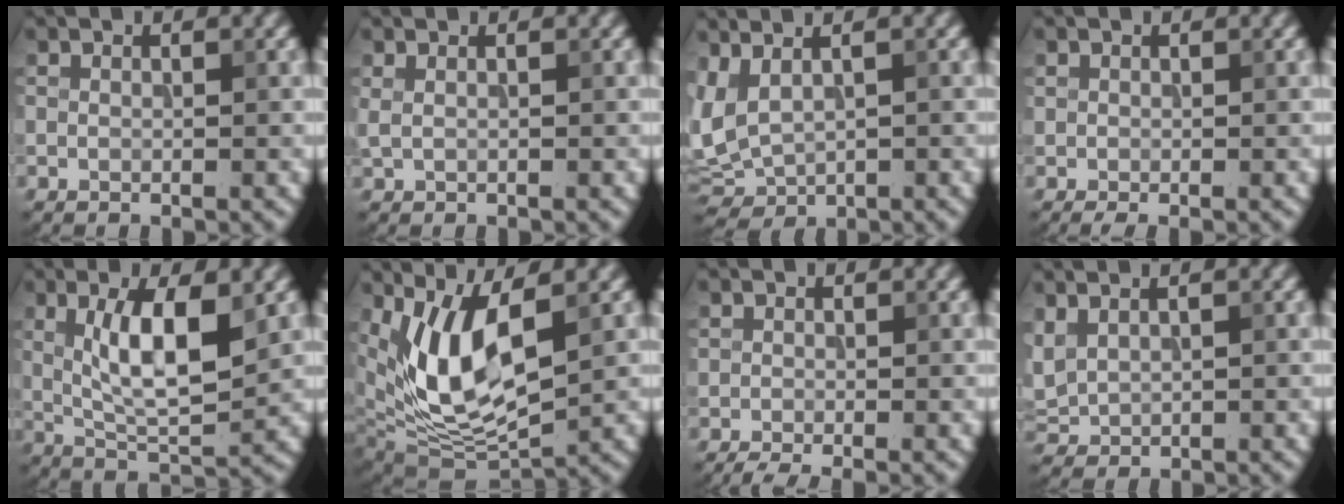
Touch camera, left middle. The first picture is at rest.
{"total": 1.0, "force": [0.5, 0.4, 0.7], "torque": [-0.014, 0.001, 0.005]}
{"total": 4.0, "force": [1.2, 2.2, 3.1], "torque": [-0.081, 0.005, 0.027]}
{"total": 0.9, "force": [-0.1, 0.8, 0.3], "torque": [0.000, -0.002, -0.007]}
{"total": 6.8, "force": [1.5, 2.0, 6.3], "torque": [-0.114, -0.003, 0.028]}
{"total": 8.7, "force": [2.3, 3.8, 7.5], "torque": [-0.154, -0.016, 0.045]}
{"total": 1.9, "force": [-1.5, 0.8, 0.8], "torque": [-0.010, -0.005, -0.035]}
{"total": 1.9, "force": [1.0, 1.2, 1.1], "torque": [-0.032, 0.007, 0.026]}